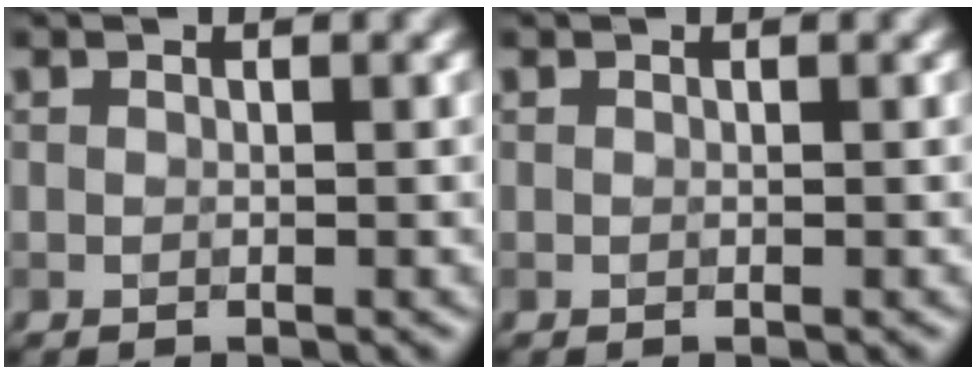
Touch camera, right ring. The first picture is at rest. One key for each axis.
{"total": 0.0}